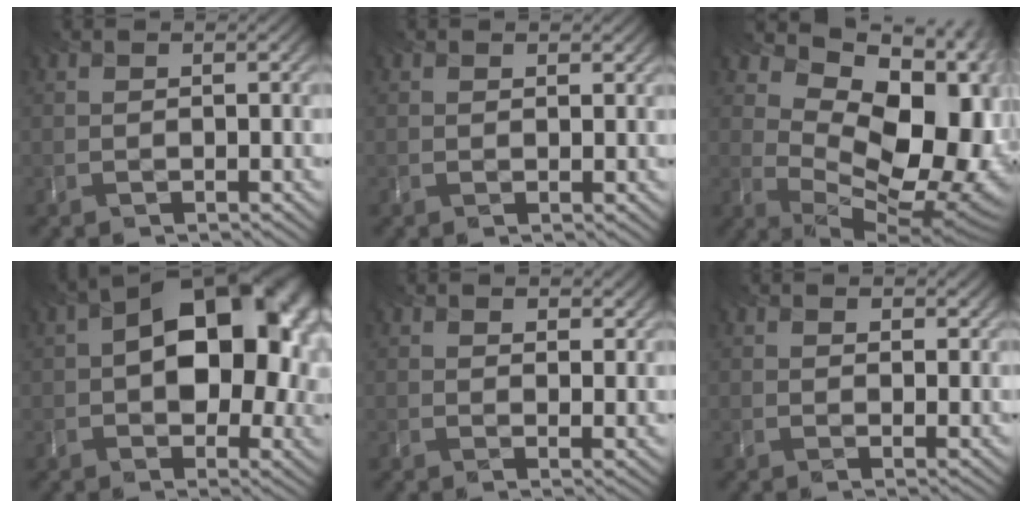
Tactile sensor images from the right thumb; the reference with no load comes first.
{"total": 1.1, "force": [1.0, 0.5, 0.3], "torque": [-0.007, -0.006, 0.016]}
{"total": 16.6, "force": [4.1, 10.2, 12.5], "torque": [-0.176, -0.010, 0.089]}
{"total": 15.9, "force": [2.0, 10.6, 11.7], "torque": [-0.129, 0.000, 0.034]}
{"total": 3.8, "force": [2.7, 1.7, 2.2], "torque": [-0.038, -0.005, 0.050]}
{"total": 2.9, "force": [2.1, 1.4, 1.5], "torque": [-0.029, -0.005, 0.041]}